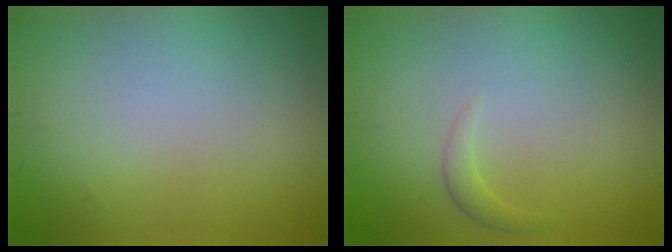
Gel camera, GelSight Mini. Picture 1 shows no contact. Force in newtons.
{"total": 1.0, "press": 1.0, "slide": 0.0}